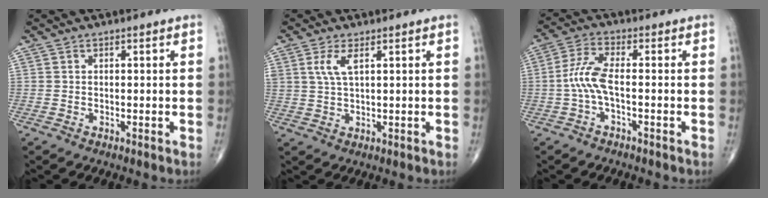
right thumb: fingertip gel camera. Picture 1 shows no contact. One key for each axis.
{"total": 3.8, "fx": 1.6, "fy": 1.3, "fz": 3.2, "tx": -0.071, "ty": -0.002, "tz": 0.037}
{"total": 6.0, "fx": -1.2, "fy": 1.7, "fz": 5.6, "tx": -0.136, "ty": 0.019, "tz": -0.030}